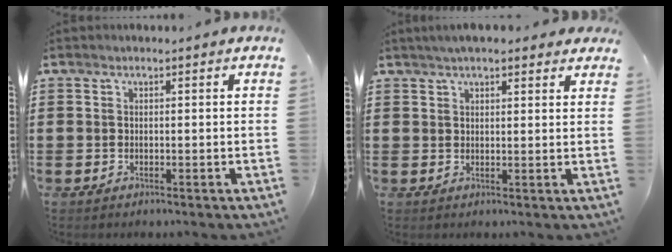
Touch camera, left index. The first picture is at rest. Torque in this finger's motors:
{"motor_torque": [1.78, -0.36, 0.53, 0.13]}